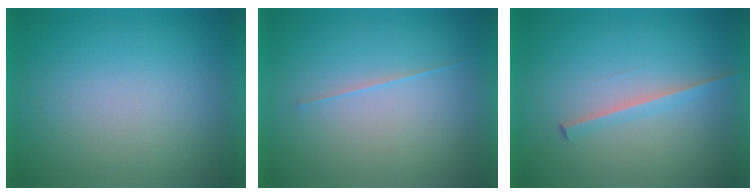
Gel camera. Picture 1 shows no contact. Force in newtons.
{"total": 1.3}
{"total": 1.8}